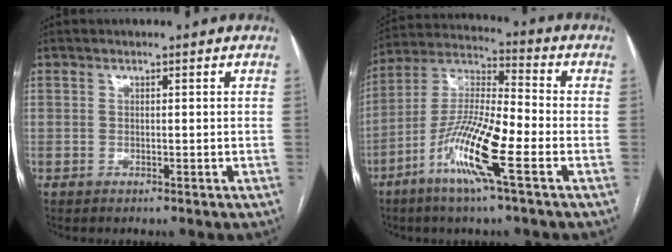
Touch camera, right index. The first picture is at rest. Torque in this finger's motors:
{"motor_torque": [1.71, -0.42, 0.50, 0.14]}